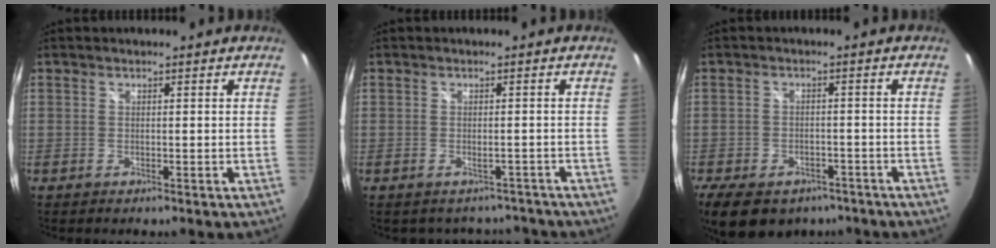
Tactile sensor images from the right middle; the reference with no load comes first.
{"total": 4.8, "force": [-4.1, 2.3, 0.5], "torque": [0.001, 0.011, -0.043]}
{"total": 14.3, "force": [-9.5, 8.2, 6.9], "torque": [-0.158, -0.015, -0.138]}